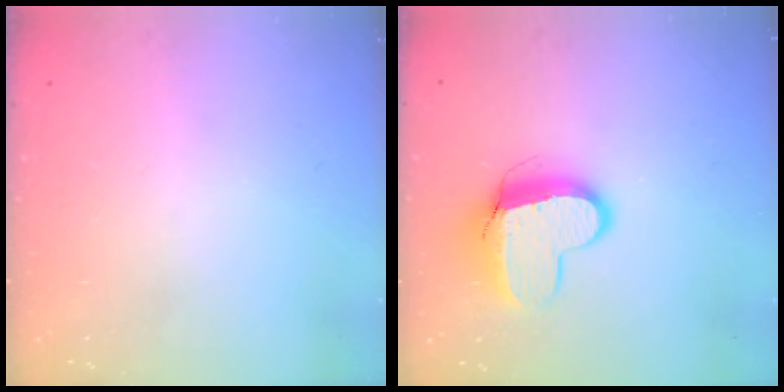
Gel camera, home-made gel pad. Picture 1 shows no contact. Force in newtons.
{"total": 10.5, "press": 10.4, "slide": 0.8}